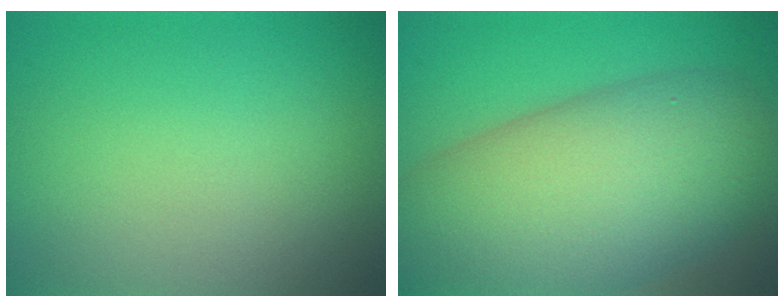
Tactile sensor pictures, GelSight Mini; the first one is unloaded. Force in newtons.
{"total": 13.4, "press": 13.4, "slide": 0.8}